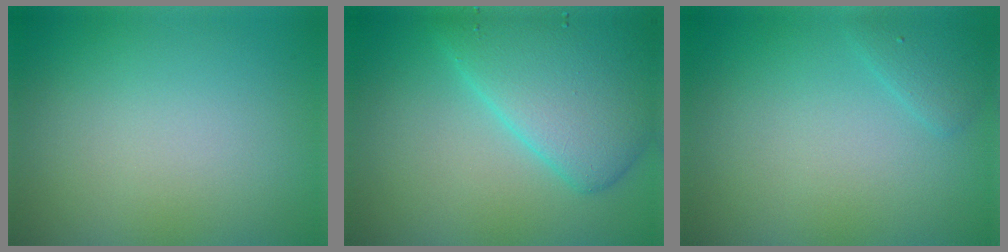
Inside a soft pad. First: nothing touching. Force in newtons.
{"total": 7.2, "press": 7.2, "slide": 0.2}
{"total": 1.4, "press": 1.4, "slide": 0.1}